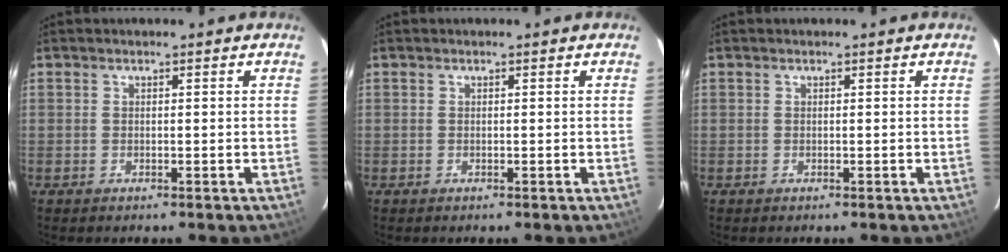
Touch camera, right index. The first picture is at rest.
{"total": 0.0}
{"total": 0.0}